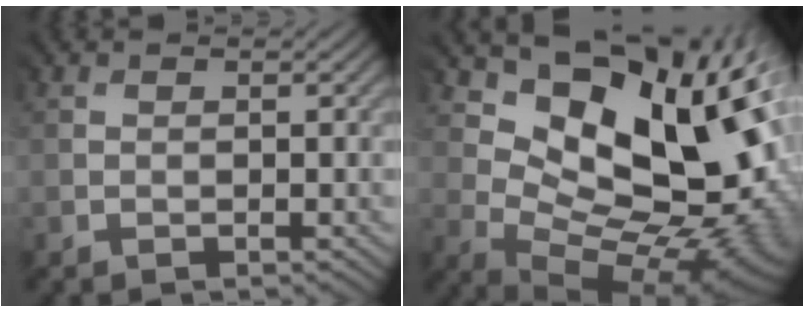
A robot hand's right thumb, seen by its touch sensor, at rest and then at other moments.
{"total": 16.1, "force": [5.8, 8.8, 12.2], "torque": [-0.178, 0.007, 0.115]}